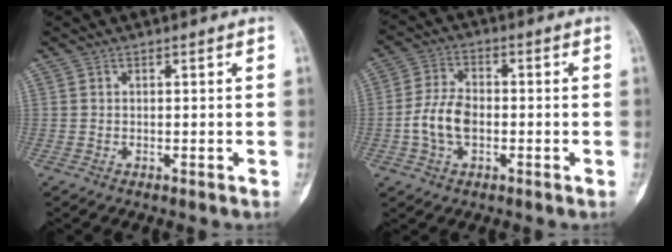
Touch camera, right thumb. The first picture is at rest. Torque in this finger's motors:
{"motor_torque": [1.31, 1.20, 0.58, -0.55, 0.28]}